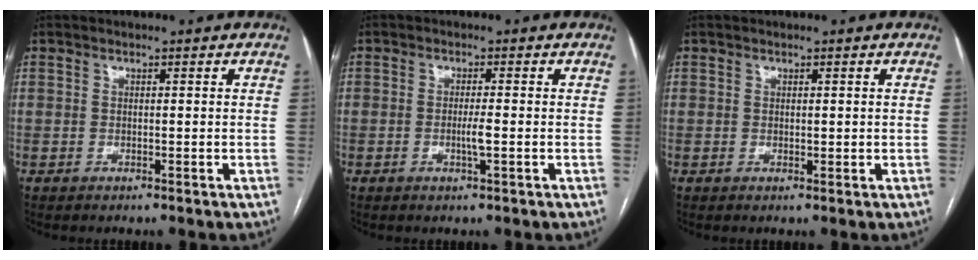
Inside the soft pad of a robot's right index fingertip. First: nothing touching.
{"total": 3.6, "force": [-1.1, 0.0, 3.4], "torque": [-0.061, -0.002, -0.020]}
{"total": 0.8, "force": [0.4, 0.5, 0.3], "torque": [0.005, -0.001, 0.007]}